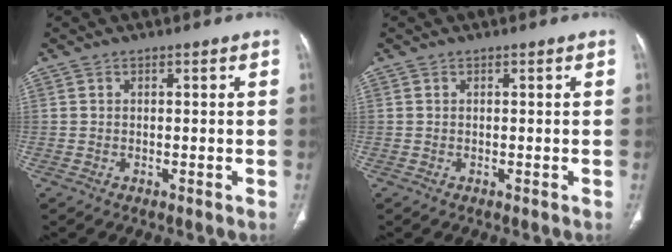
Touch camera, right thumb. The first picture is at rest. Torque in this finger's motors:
{"motor_torque": [0.17, 0.17, -0.03, -0.01, 0.00]}